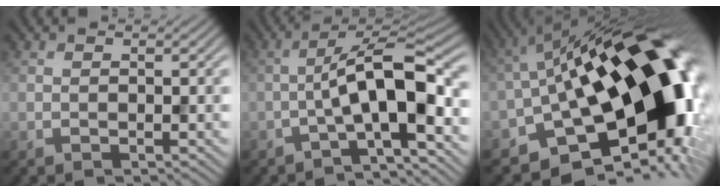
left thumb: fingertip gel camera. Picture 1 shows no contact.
{"total": 9.4, "force": [-2.8, 2.2, 8.7], "torque": [-0.132, 0.025, -0.059]}
{"total": 20.1, "force": [-4.7, 10.9, 16.2], "torque": [-0.231, -0.018, -0.079]}